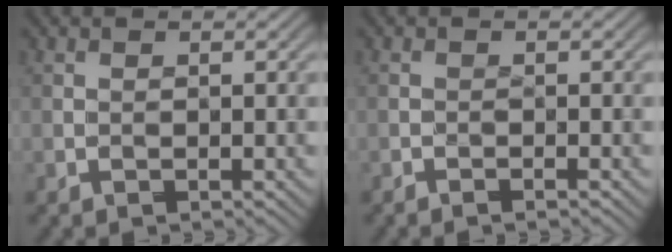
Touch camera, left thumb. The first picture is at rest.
{"total": 0.8, "force": [-0.7, -0.3, 0.2], "torque": [-0.007, -0.001, -0.013]}